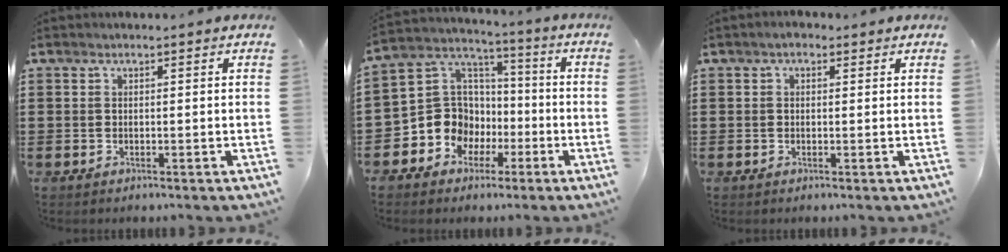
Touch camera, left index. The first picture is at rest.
{"total": 9.8, "force": [-3.1, 9.0, 2.3], "torque": [-0.096, 0.003, -0.055]}
{"total": 1.2, "force": [0.3, 0.9, 0.8], "torque": [-0.017, 0.007, 0.004]}